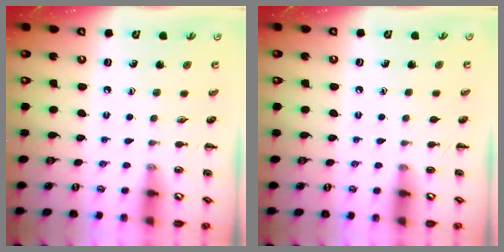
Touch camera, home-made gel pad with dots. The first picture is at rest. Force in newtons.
{"total": 0.0}